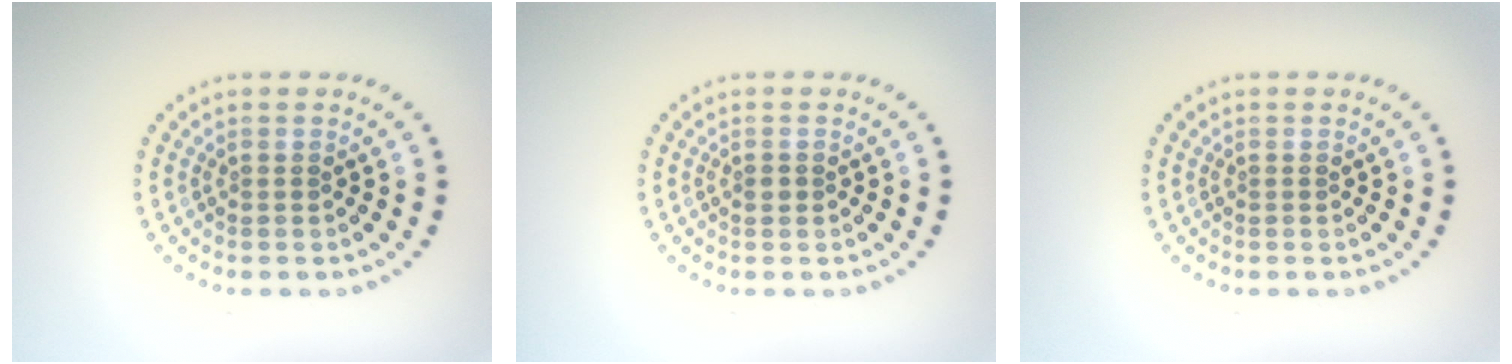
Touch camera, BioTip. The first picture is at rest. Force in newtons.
{"total": 0.8, "press": 0.8, "slide": 0.1}
{"total": 0.0}